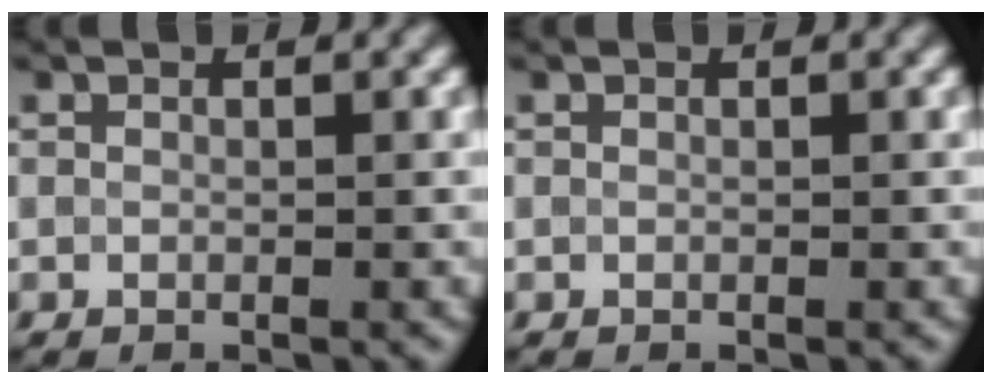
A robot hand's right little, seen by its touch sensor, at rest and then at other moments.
{"total": 0.0}